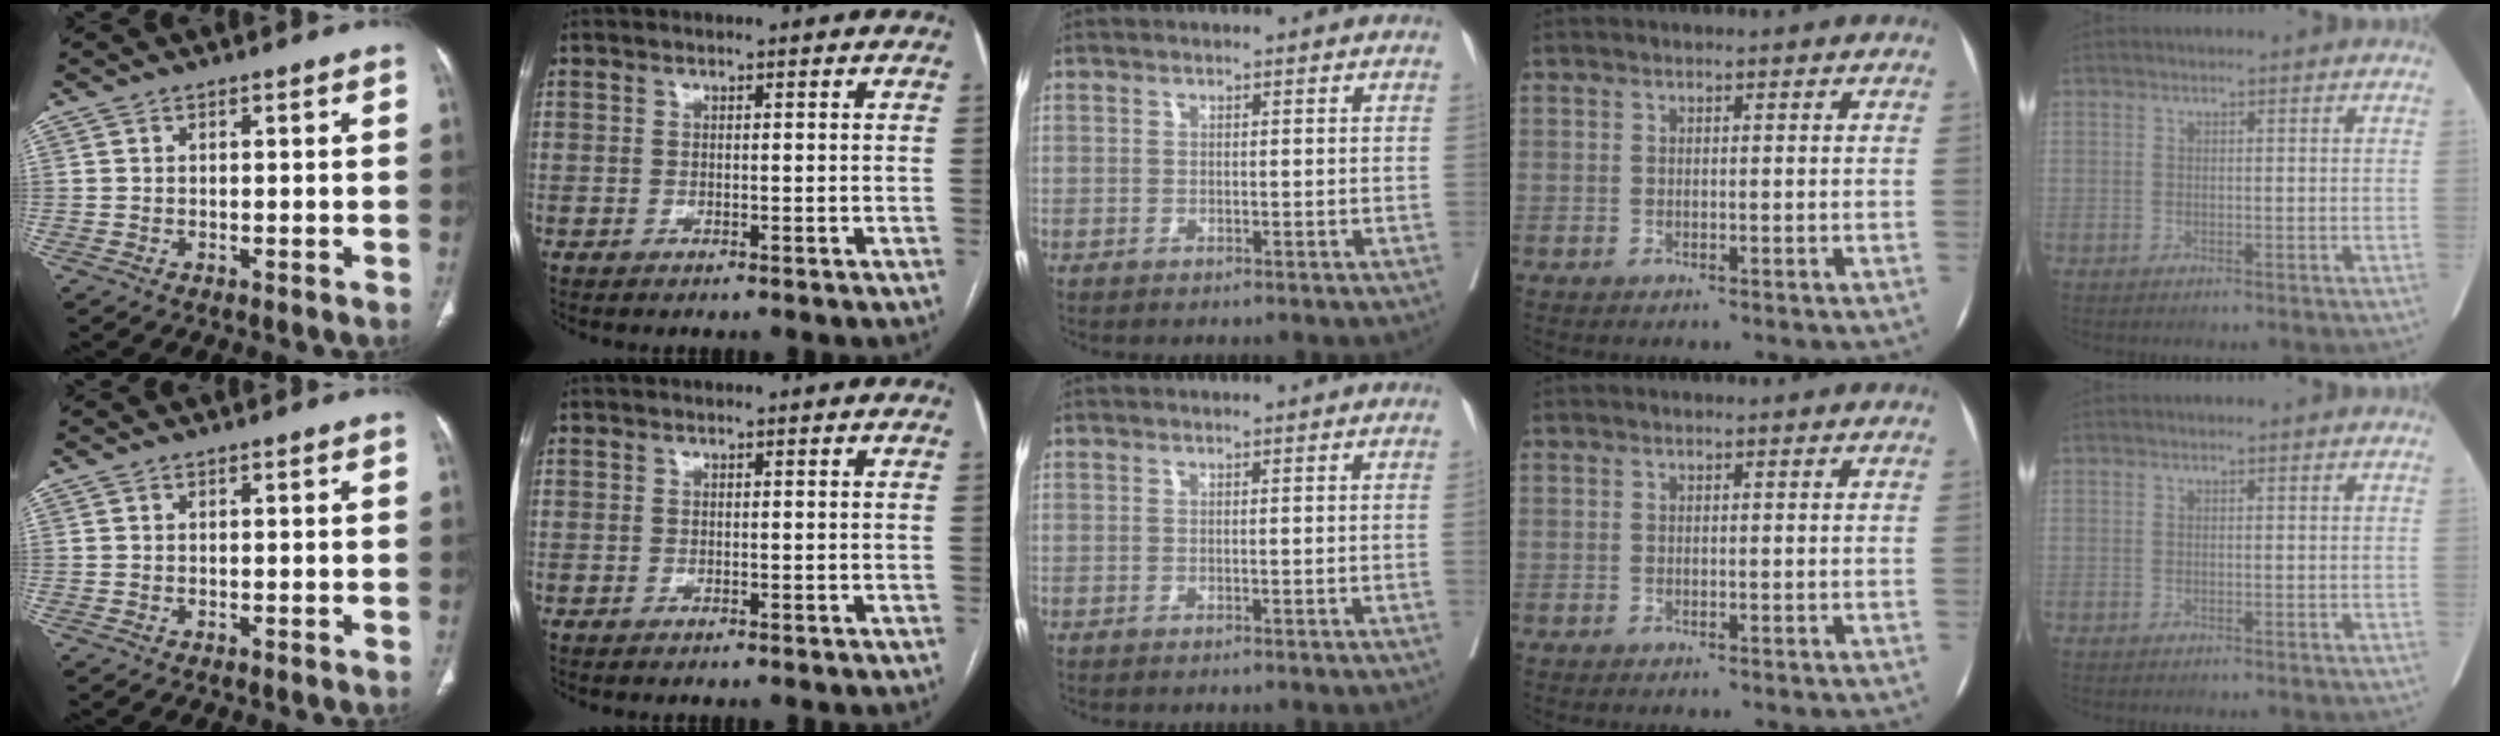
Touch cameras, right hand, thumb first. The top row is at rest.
{"middle": {"total": 0.7, "force": [0.0, -0.3, 0.6], "torque": [-0.004, 0.002, 0.001]}}